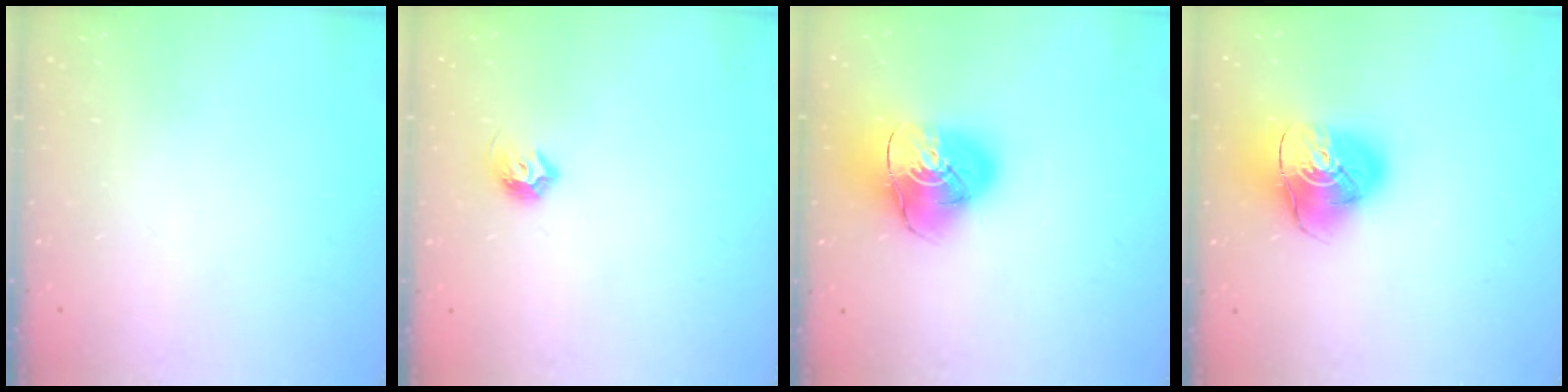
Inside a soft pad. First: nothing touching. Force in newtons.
{"total": 7.4, "press": 7.3, "slide": 1.2}
{"total": 16.0, "press": 15.8, "slide": 2.1}
{"total": 16.1, "press": 16.0, "slide": 2.1}